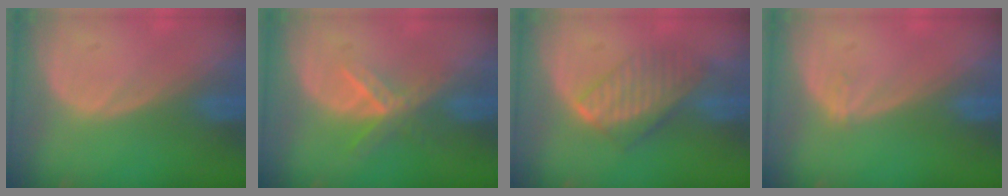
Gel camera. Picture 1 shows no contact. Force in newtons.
{"total": 5.7, "press": 5.0, "slide": 2.8}
{"total": 6.8, "press": 6.3, "slide": 2.4}
{"total": 0.9, "press": 0.6, "slide": 0.6}